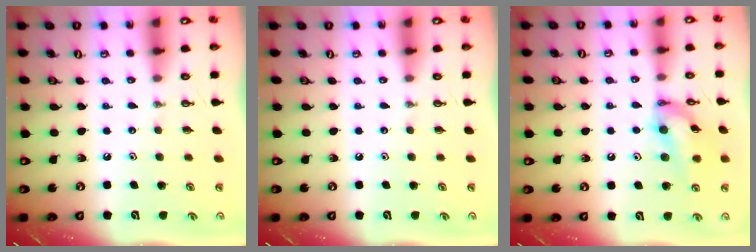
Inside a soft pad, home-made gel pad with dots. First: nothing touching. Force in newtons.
{"total": 0.0}
{"total": 13.4, "press": 13.4, "slide": 1.2}